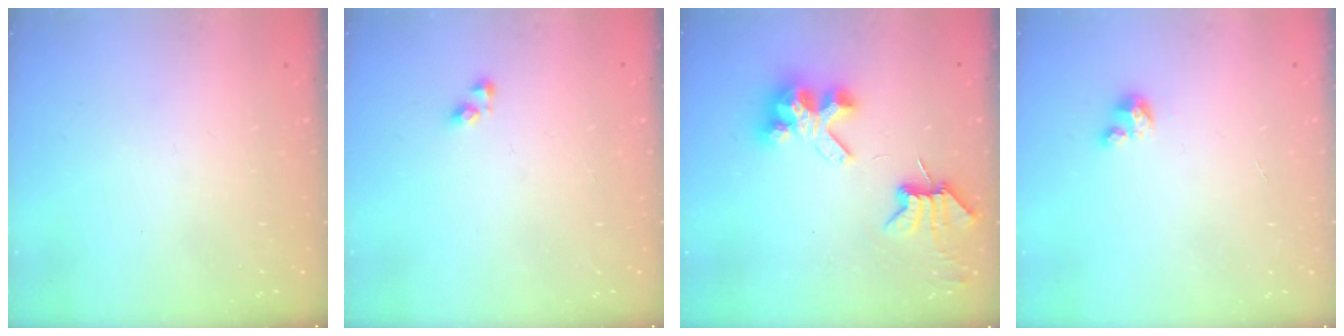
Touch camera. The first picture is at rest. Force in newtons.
{"total": 3.7, "press": 3.6, "slide": 0.6}
{"total": 6.7, "press": 6.7, "slide": 0.7}
{"total": 3.3, "press": 3.3, "slide": 0.2}